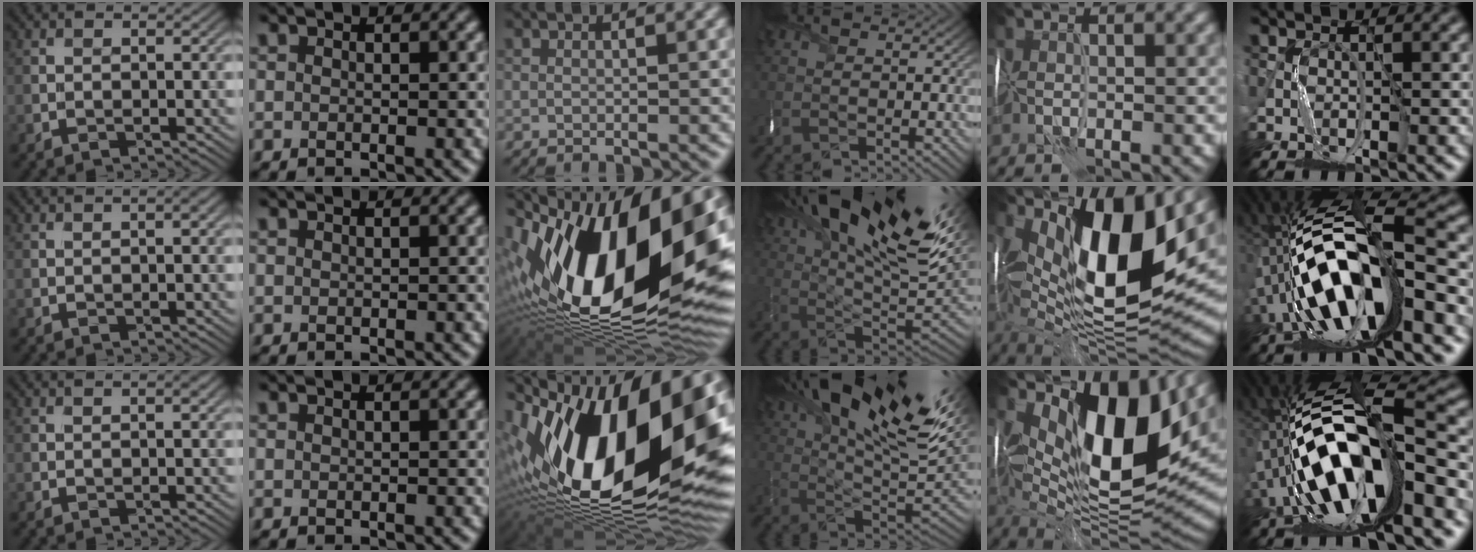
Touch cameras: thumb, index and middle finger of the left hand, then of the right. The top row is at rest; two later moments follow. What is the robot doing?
{"motion": "wrap", "object": "thread"}